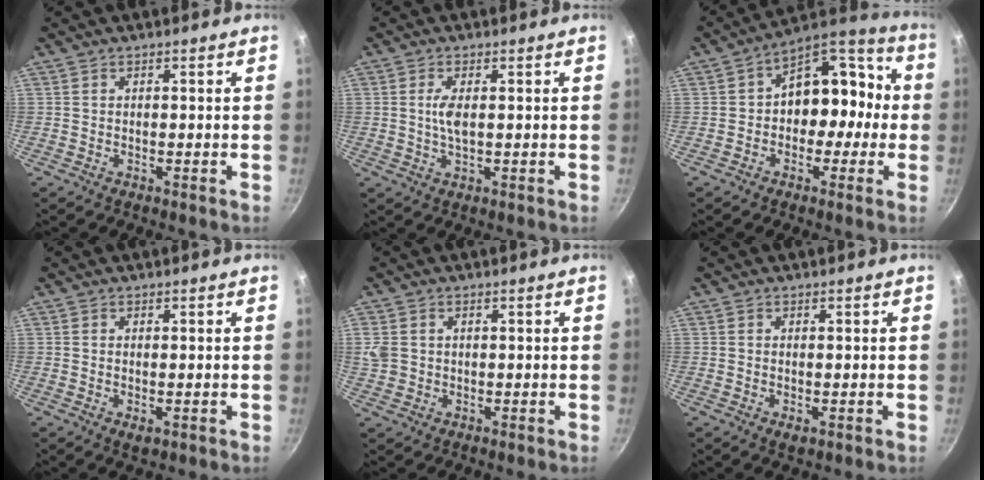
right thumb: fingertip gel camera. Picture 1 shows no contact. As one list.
[{"total": 3.5, "force": [0.4, 1.4, 3.2], "torque": [-0.072, -0.001, 0.012]}, {"total": 14.6, "force": [0.0, 9.4, 11.2], "torque": [-0.105, 0.048, -0.016]}, {"total": 1.9, "force": [-0.5, 0.9, 1.5], "torque": [-0.027, -0.003, -0.007]}, {"total": 3.9, "force": [0.4, 3.3, 2.1], "torque": [-0.045, 0.004, 0.014]}, {"total": 1.6, "force": [-0.5, 0.8, 1.4], "torque": [-0.025, -0.003, -0.006]}]